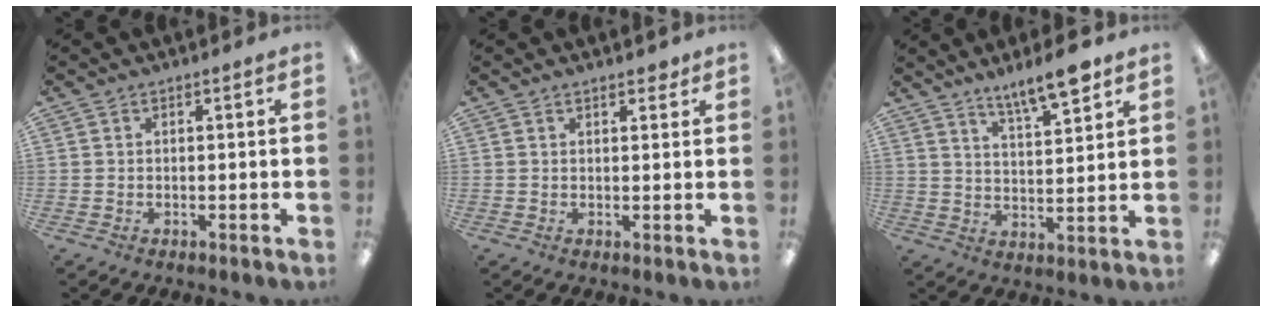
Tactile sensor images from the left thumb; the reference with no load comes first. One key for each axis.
{"total": 2.0, "fx": 1.6, "fy": 0.6, "fz": 1.1, "tx": -0.015, "ty": -0.003, "tz": 0.027}
{"total": 9.9, "fx": 7.9, "fy": 2.3, "fz": 5.5, "tx": -0.077, "ty": -0.052, "tz": 0.134}